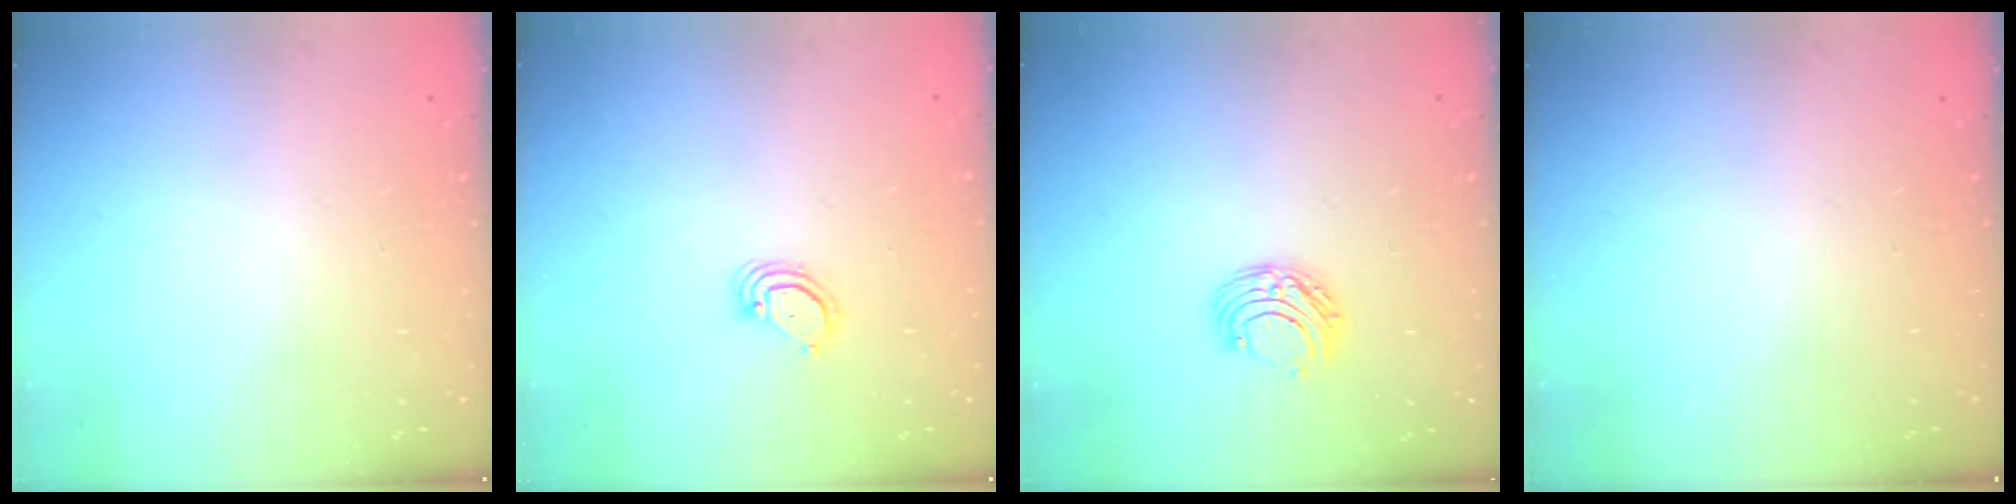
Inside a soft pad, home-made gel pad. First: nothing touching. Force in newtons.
{"total": 3.0, "press": 3.0, "slide": 0.2}
{"total": 6.4, "press": 6.3, "slide": 0.6}
{"total": 0.0}